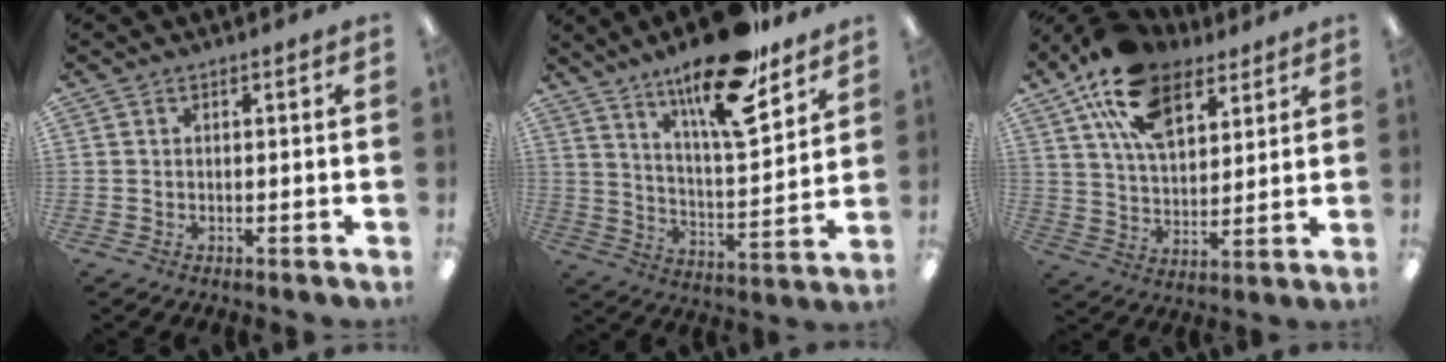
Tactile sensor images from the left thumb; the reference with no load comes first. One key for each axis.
{"total": 19.5, "fx": 14.2, "fy": 5.5, "fz": 12.1, "tx": -0.196, "ty": -0.089, "tz": 0.235}
{"total": 17.9, "fx": 10.9, "fy": 9.8, "fz": 10.3, "tx": -0.193, "ty": -0.032, "tz": 0.198}